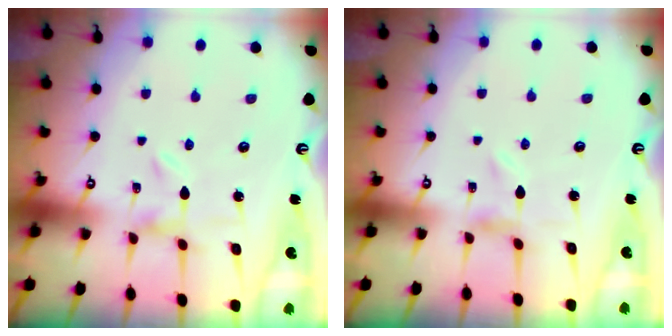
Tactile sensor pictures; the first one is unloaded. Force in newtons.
{"total": 0.0}